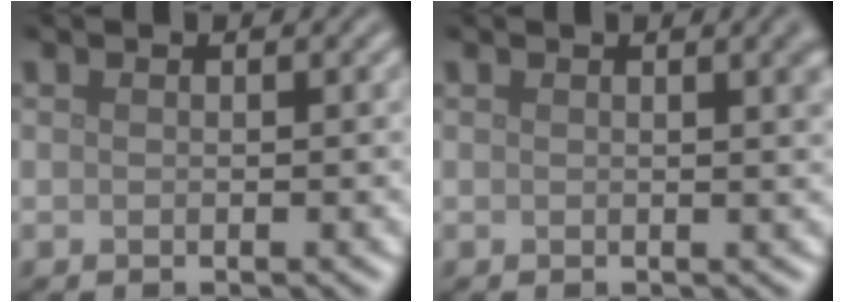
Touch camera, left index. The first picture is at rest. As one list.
[{"total": 2.7, "force": [0.9, 0.9, 2.3], "torque": [-0.015, 0.009, 0.008]}]